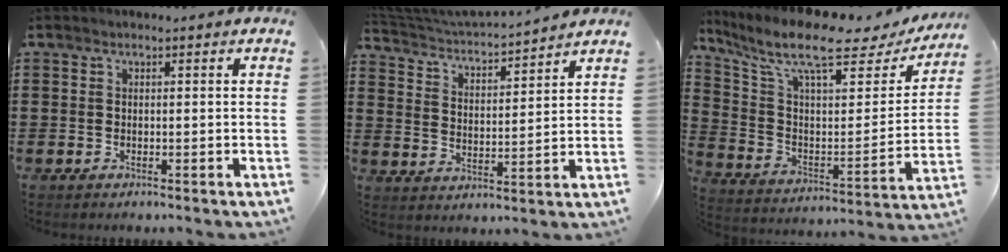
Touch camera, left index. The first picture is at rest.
{"total": 3.8, "force": [3.7, 0.0, 0.9], "torque": [-0.038, -0.032, 0.056]}
{"total": 11.8, "force": [8.8, 2.7, 7.5], "torque": [-0.172, -0.049, 0.147]}